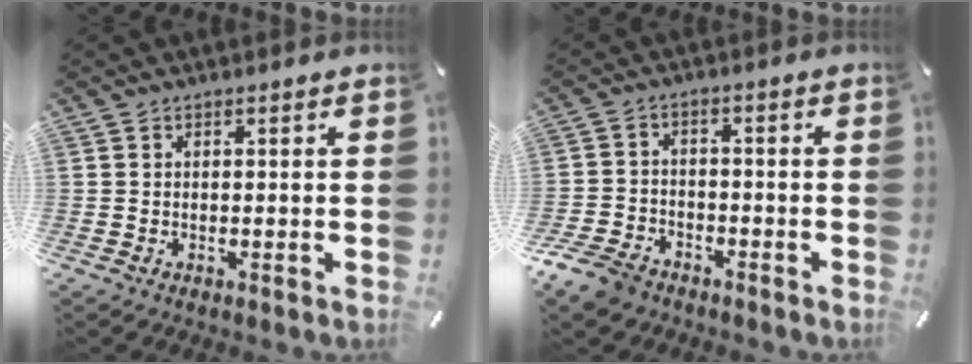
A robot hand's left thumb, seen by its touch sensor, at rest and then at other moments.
{"total": 7.2, "force": [-5.6, 3.7, 2.6], "torque": [-0.062, 0.023, -0.110]}